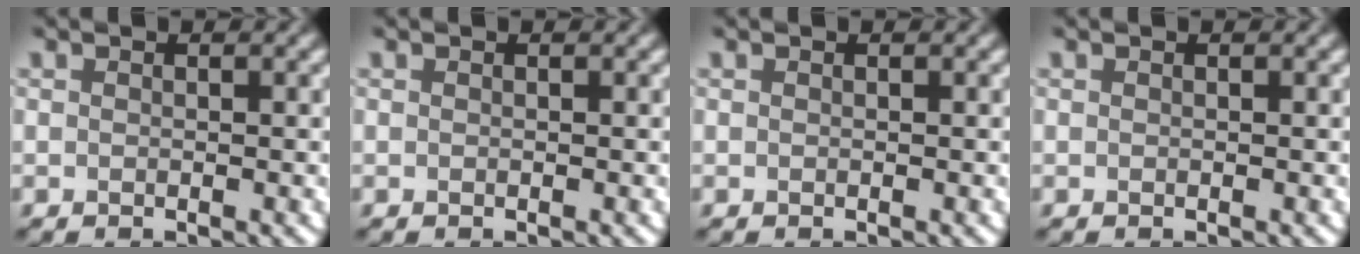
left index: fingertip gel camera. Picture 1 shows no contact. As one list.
[{"total": 0.0}, {"total": 0.0}, {"total": 0.0}]